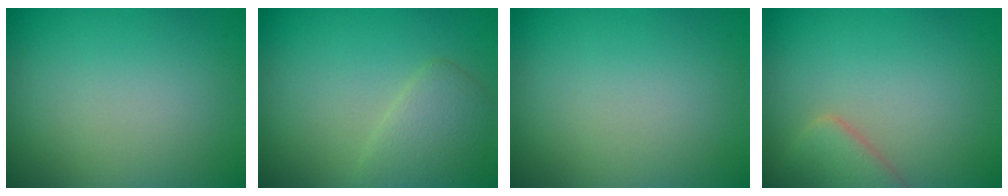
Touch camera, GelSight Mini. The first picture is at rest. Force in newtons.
{"total": 2.7, "press": 2.7, "slide": 0.1}
{"total": 0.0}
{"total": 2.8, "press": 2.8, "slide": 0.4}